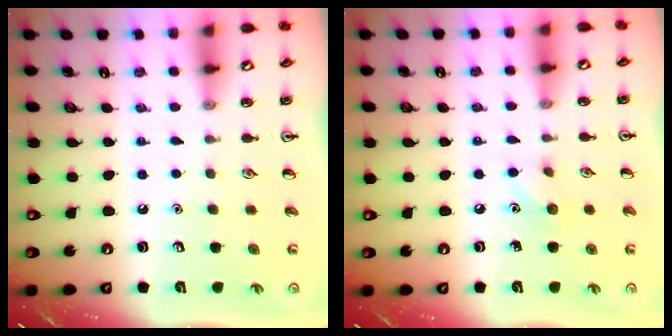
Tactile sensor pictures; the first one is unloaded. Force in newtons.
{"total": 5.7, "press": 5.4, "slide": 1.9}